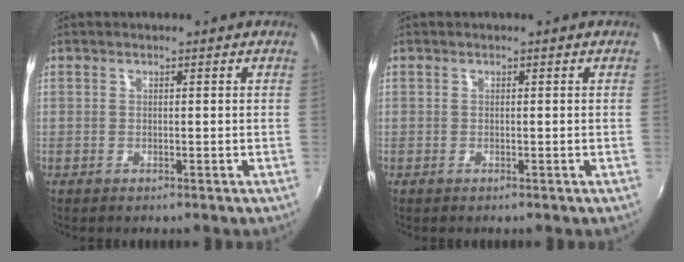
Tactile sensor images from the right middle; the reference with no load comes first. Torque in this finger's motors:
{"motor_torque": [0.49, -0.49, 0.16, 0.04]}